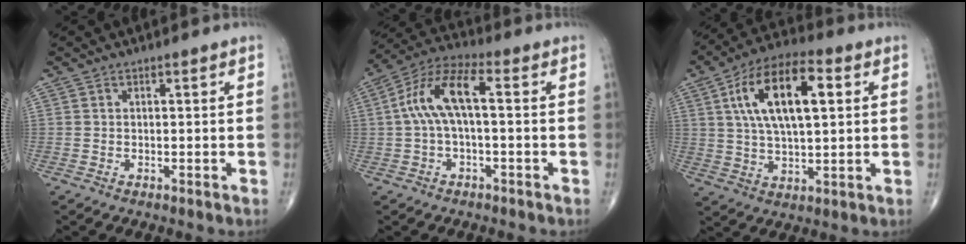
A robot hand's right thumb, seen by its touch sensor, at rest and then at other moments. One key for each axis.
{"total": 10.3, "fx": 0.5, "fy": 3.9, "fz": 9.5, "tx": -0.202, "ty": 0.041, "tz": 0.004}
{"total": 16.4, "fx": 4.5, "fy": 7.1, "fz": 14.1, "tx": -0.244, "ty": 0.010, "tz": 0.073}